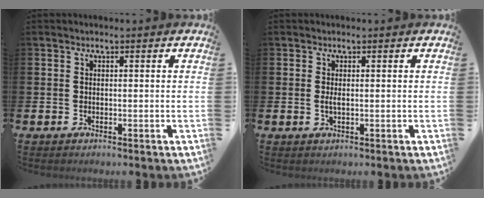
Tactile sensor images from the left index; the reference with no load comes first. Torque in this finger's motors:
{"motor_torque": [0.38, -0.13, 0.02, 0.08]}